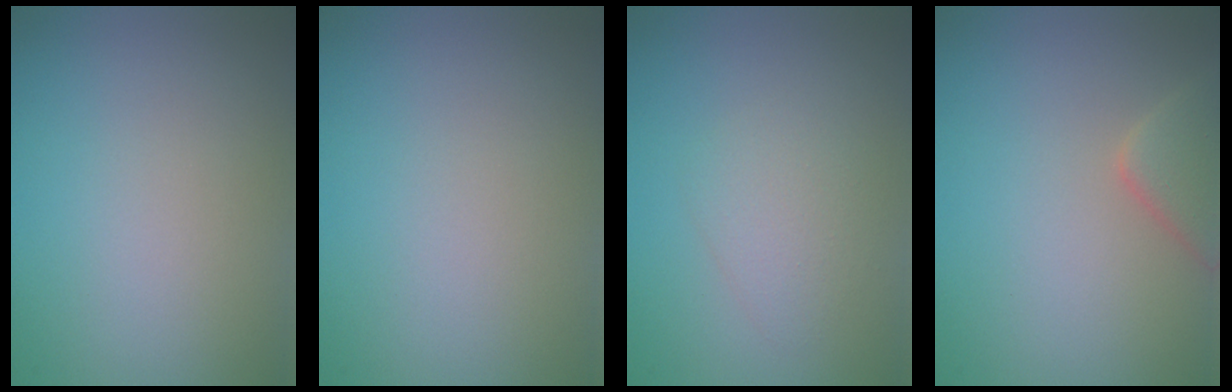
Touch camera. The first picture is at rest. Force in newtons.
{"total": 0.0}
{"total": 2.0, "press": 2.0, "slide": 0.1}
{"total": 3.0, "press": 2.9, "slide": 0.3}